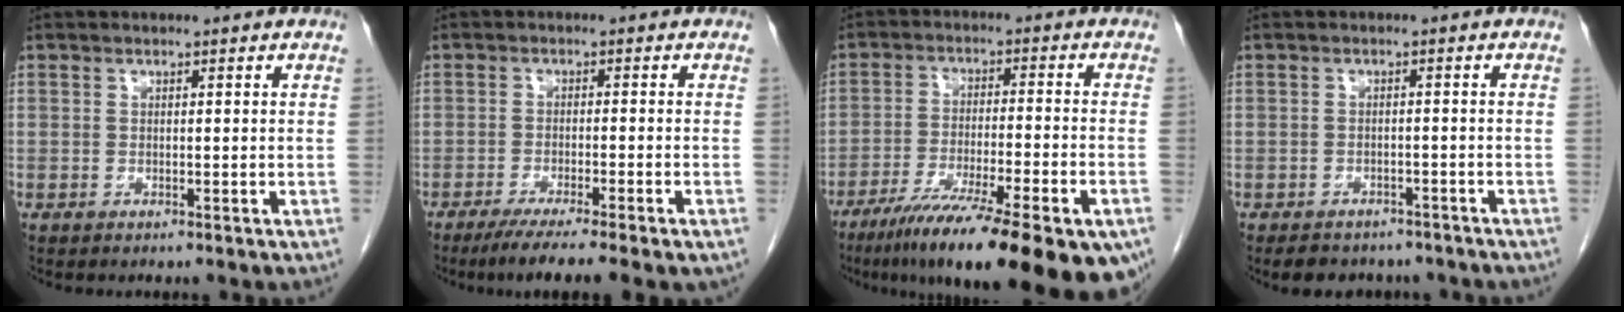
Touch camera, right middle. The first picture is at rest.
{"total": 8.8, "force": [-6.6, 0.1, 5.9], "torque": [-0.081, -0.019, -0.097]}
{"total": 23.1, "force": [-16.4, 2.8, 16.1], "torque": [-0.190, -0.039, -0.246]}
{"total": 8.3, "force": [-7.1, 3.8, 2.4], "torque": [-0.031, 0.007, -0.080]}